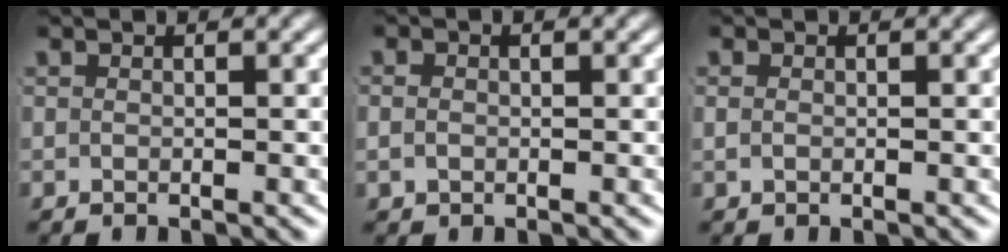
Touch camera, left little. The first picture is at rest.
{"total": 1.0, "force": [-0.1, 0.7, 0.7], "torque": [-0.020, -0.006, 0.005]}
{"total": 0.6, "force": [0.0, 0.4, 0.4], "torque": [-0.011, -0.005, 0.004]}